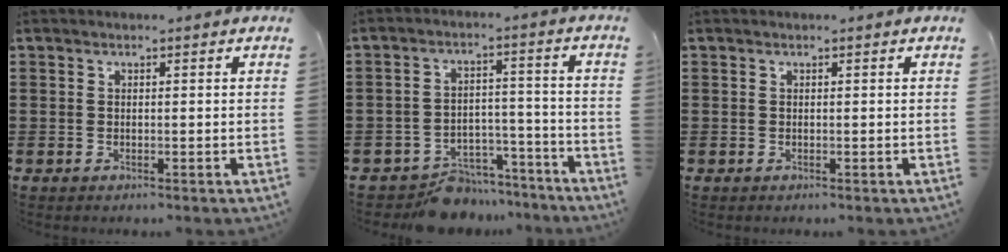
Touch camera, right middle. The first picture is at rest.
{"total": 7.0, "force": [-6.7, 2.0, 0.7], "torque": [-0.005, 0.028, -0.130]}
{"total": 0.0}